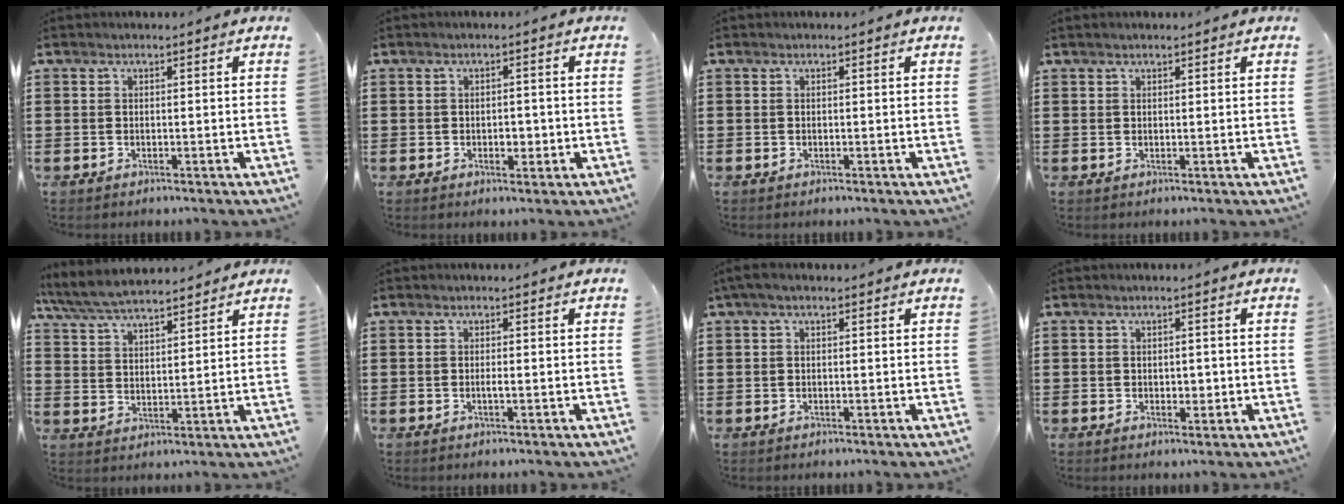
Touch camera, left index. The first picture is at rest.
{"total": 1.7, "force": [-0.2, 1.3, 1.1], "torque": [-0.015, 0.003, -0.008]}
{"total": 0.0}
{"total": 0.7, "force": [0.6, 0.1, 0.4], "torque": [-0.009, 0.001, 0.011]}
{"total": 6.3, "force": [5.9, 0.9, 2.0], "torque": [-0.061, -0.019, 0.106]}
{"total": 0.0}
{"total": 1.4, "force": [0.5, 0.4, 1.2], "torque": [-0.024, 0.003, 0.008]}
{"total": 1.0, "force": [0.3, 0.9, 0.3], "torque": [-0.007, 0.011, 0.003]}